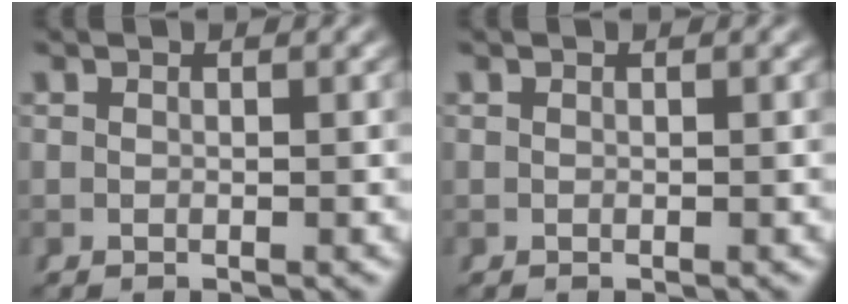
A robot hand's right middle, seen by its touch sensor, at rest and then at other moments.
{"total": 0.0}